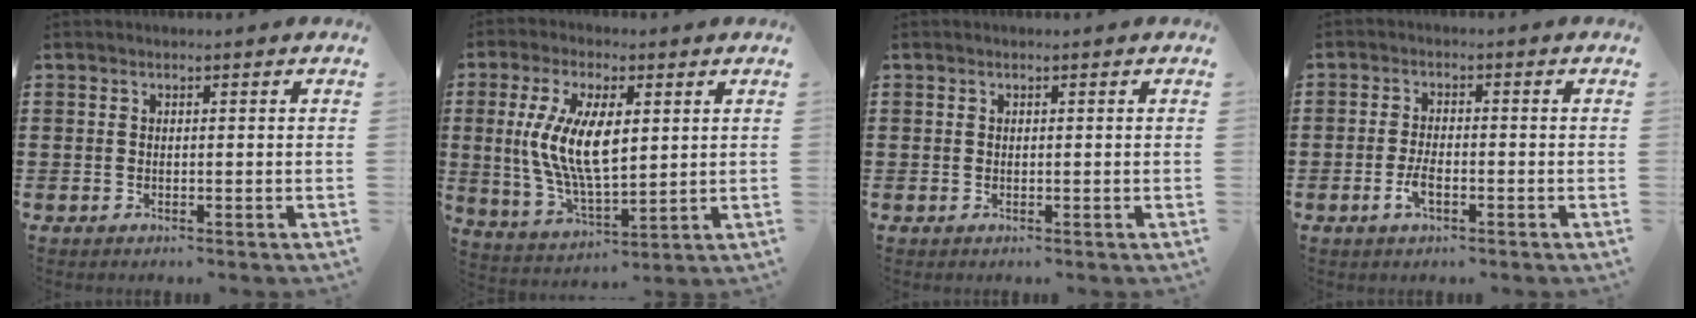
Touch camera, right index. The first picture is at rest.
{"total": 10.9, "force": [1.5, 4.8, 9.7], "torque": [-0.211, 0.003, 0.022]}
{"total": 0.0}
{"total": 3.1, "force": [-1.4, 1.2, 2.5], "torque": [-0.049, 0.002, -0.026]}